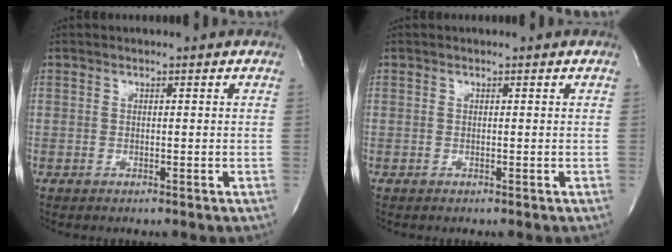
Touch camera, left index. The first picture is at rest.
{"total": 0.0}